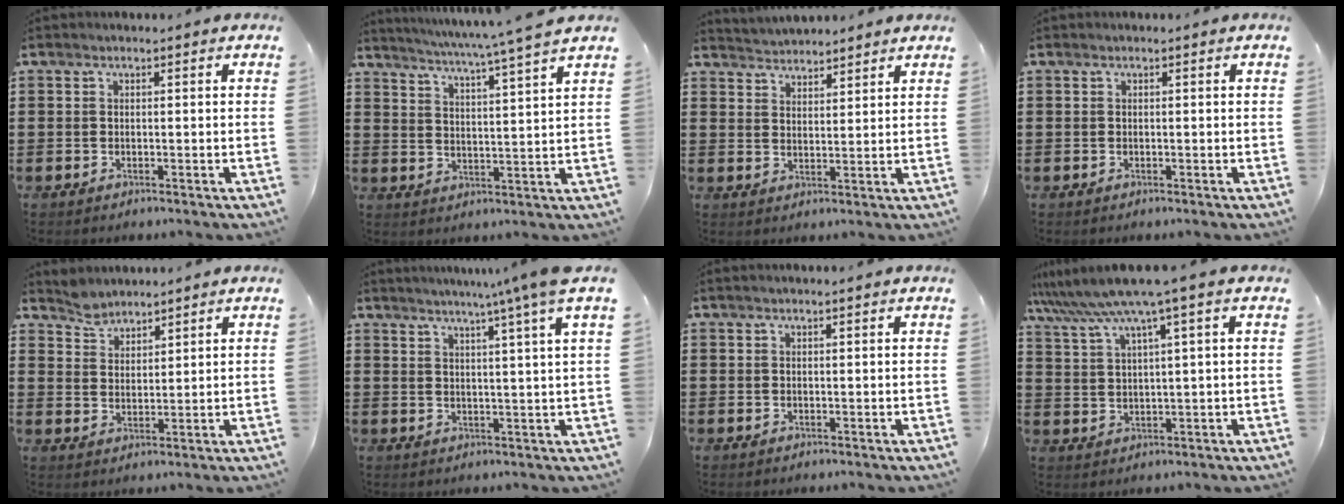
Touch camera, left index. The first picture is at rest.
{"total": 4.3, "force": [3.7, -1.4, 1.8], "torque": [-0.051, -0.035, 0.055]}
{"total": 3.1, "force": [3.1, 0.0, -0.5], "torque": [-0.001, -0.012, 0.058]}
{"total": 0.0}
{"total": 3.4, "force": [3.3, 0.9, -0.2], "torque": [-0.008, -0.002, 0.064]}
{"total": 5.8, "force": [4.2, -1.7, 3.6], "torque": [-0.073, -0.021, 0.067]}
{"total": 0.6, "force": [0.5, 0.0, 0.4], "torque": [-0.008, -0.001, 0.010]}
{"total": 6.7, "force": [4.6, -0.4, 4.9], "torque": [-0.110, -0.023, 0.076]}